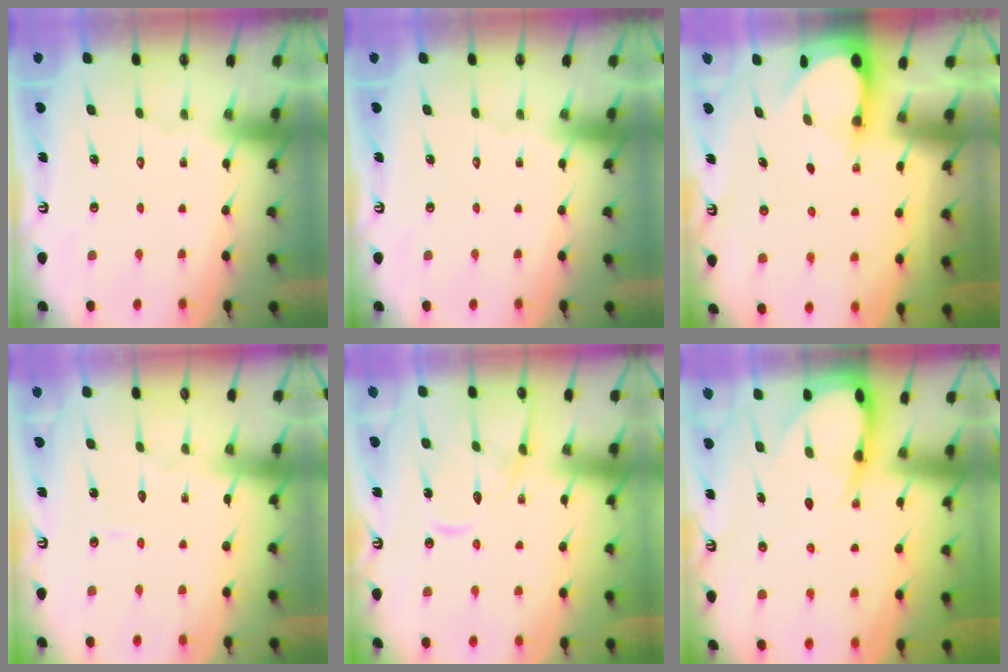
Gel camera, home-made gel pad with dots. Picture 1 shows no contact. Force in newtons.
{"total": 0.0}
{"total": 3.0, "press": 3.0, "slide": 0.3}
{"total": 3.4, "press": 3.3, "slide": 0.3}
{"total": 11.7, "press": 11.6, "slide": 1.3}
{"total": 9.1, "press": 9.1, "slide": 1.0}